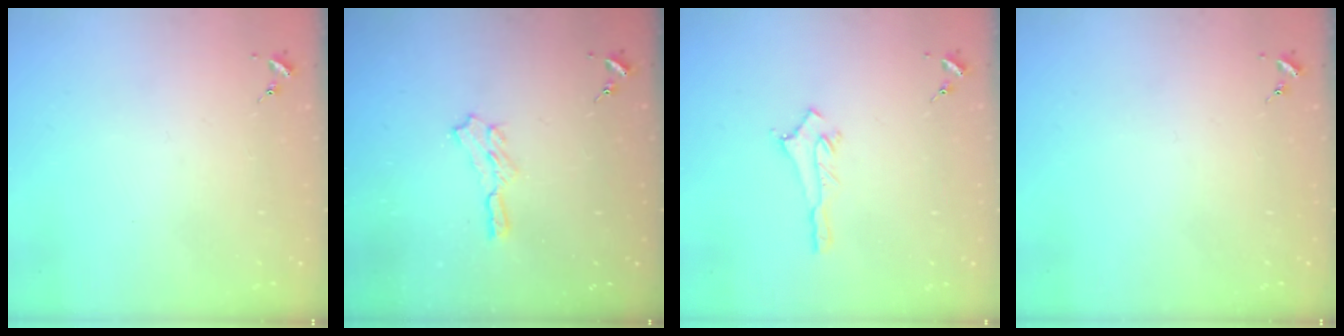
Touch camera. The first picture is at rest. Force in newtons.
{"total": 5.0, "press": 5.0, "slide": 0.8}
{"total": 2.8, "press": 2.8, "slide": 0.3}
{"total": 0.0}